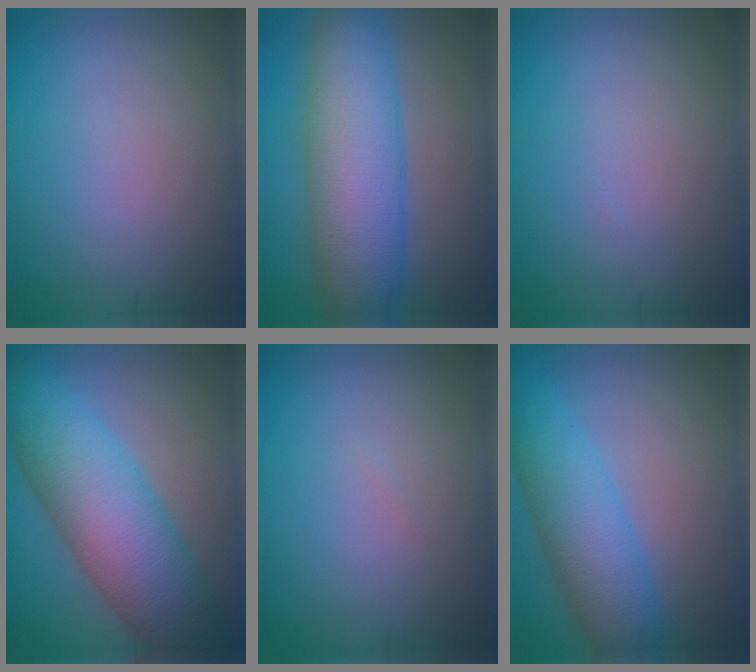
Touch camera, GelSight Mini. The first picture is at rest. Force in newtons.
{"total": 9.6, "press": 9.6, "slide": 0.4}
{"total": 0.0}
{"total": 10.4, "press": 10.4, "slide": 0.2}
{"total": 0.0}
{"total": 6.5, "press": 6.5, "slide": 0.1}